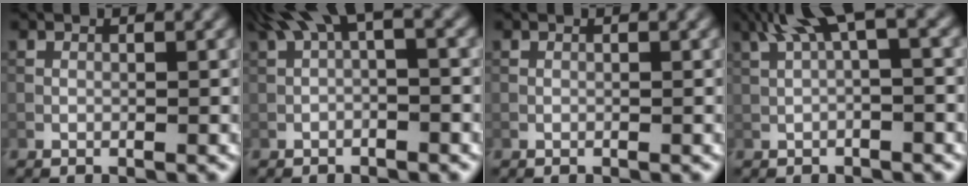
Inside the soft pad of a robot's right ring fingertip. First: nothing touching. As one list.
[{"total": 4.2, "force": [1.5, 1.3, 3.7], "torque": [-0.059, 0.017, 0.019]}, {"total": 0.0}, {"total": 5.2, "force": [1.9, 1.1, 4.7], "torque": [-0.082, 0.021, 0.032]}]